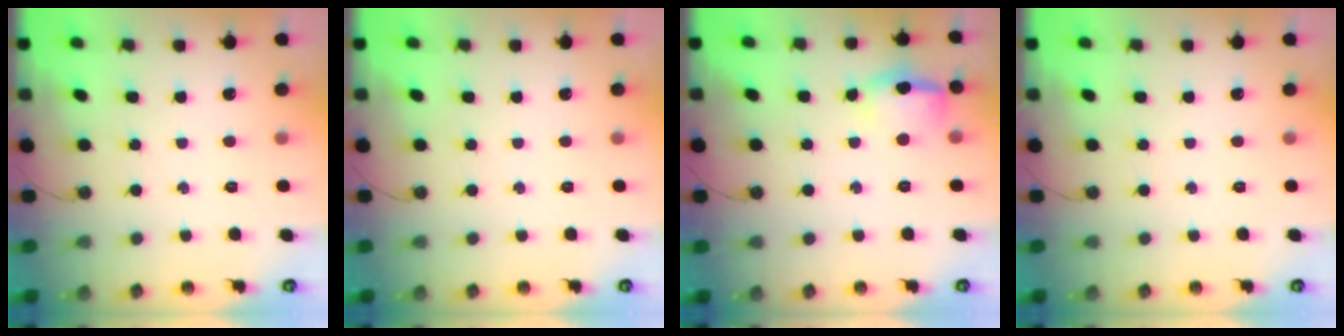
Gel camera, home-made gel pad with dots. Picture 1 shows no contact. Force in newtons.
{"total": 0.0}
{"total": 12.4, "press": 12.3, "slide": 1.7}
{"total": 0.0}